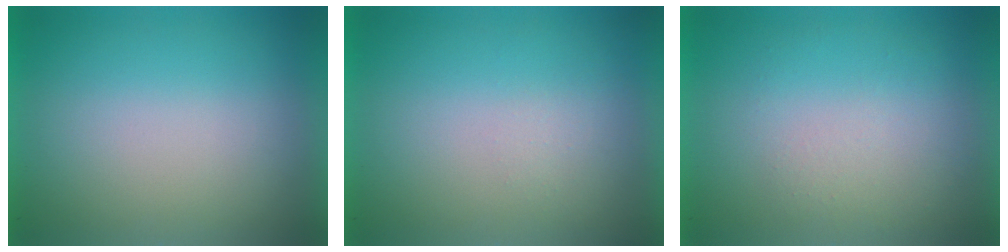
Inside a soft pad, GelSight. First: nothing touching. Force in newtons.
{"total": 1.3}
{"total": 1.1}